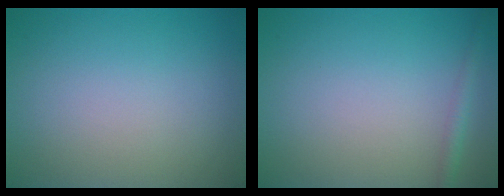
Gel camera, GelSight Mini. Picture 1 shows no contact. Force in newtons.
{"total": 1.3, "press": 1.3, "slide": 0.0}